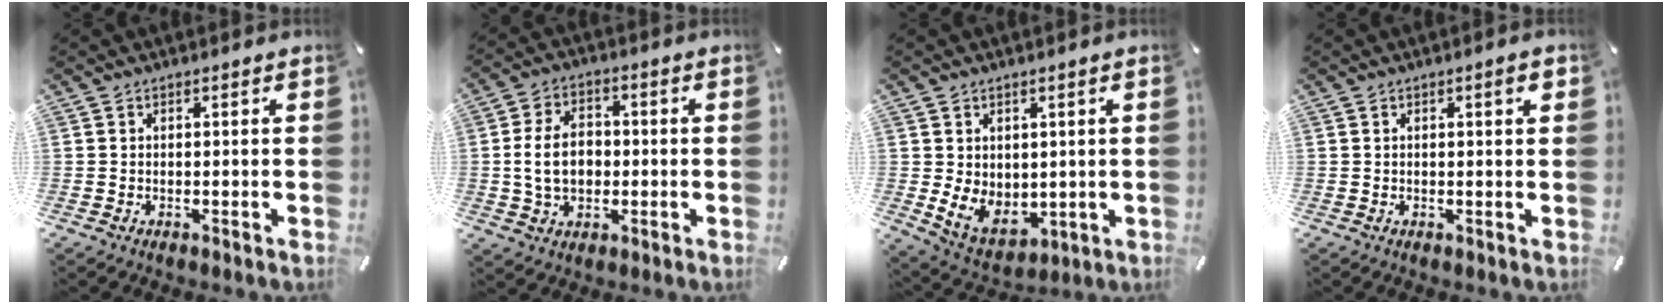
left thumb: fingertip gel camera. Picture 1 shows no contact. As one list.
[{"total": 9.7, "force": [-0.3, 7.3, 6.4], "torque": [-0.130, 0.006, -0.009]}, {"total": 8.0, "force": [1.2, 7.1, 3.6], "torque": [-0.060, -0.017, 0.028]}, {"total": 2.5, "force": [0.9, 0.4, 2.3], "torque": [-0.040, 0.001, 0.012]}]